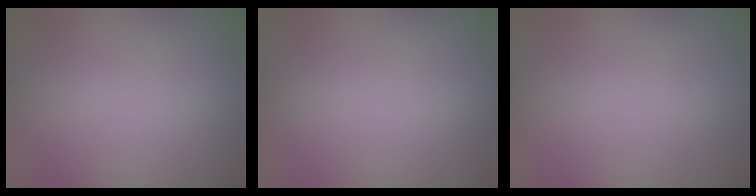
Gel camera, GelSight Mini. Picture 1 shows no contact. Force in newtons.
{"total": 0.0}
{"total": 0.0}